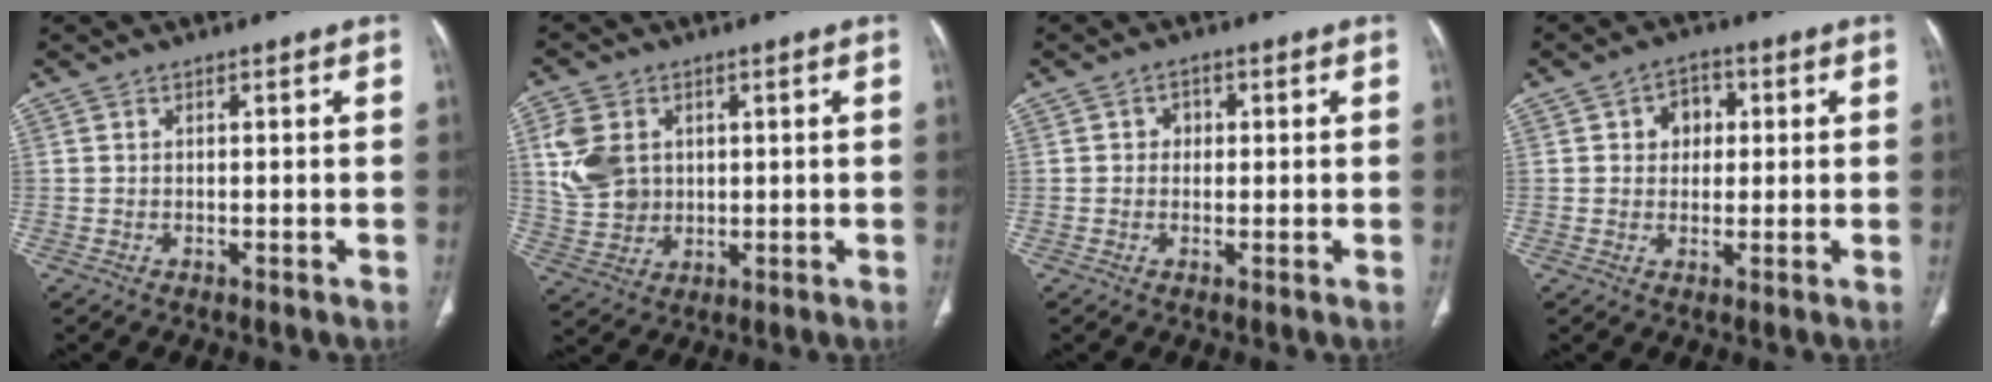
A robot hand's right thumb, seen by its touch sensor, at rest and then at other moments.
{"total": 9.7, "force": [2.5, 7.7, 5.3], "torque": [-0.095, -0.006, 0.058]}
{"total": 2.2, "force": [0.3, 1.9, 1.0], "torque": [-0.002, 0.005, 0.001]}
{"total": 5.4, "force": [1.2, 4.3, 3.0], "torque": [-0.013, 0.003, 0.014]}